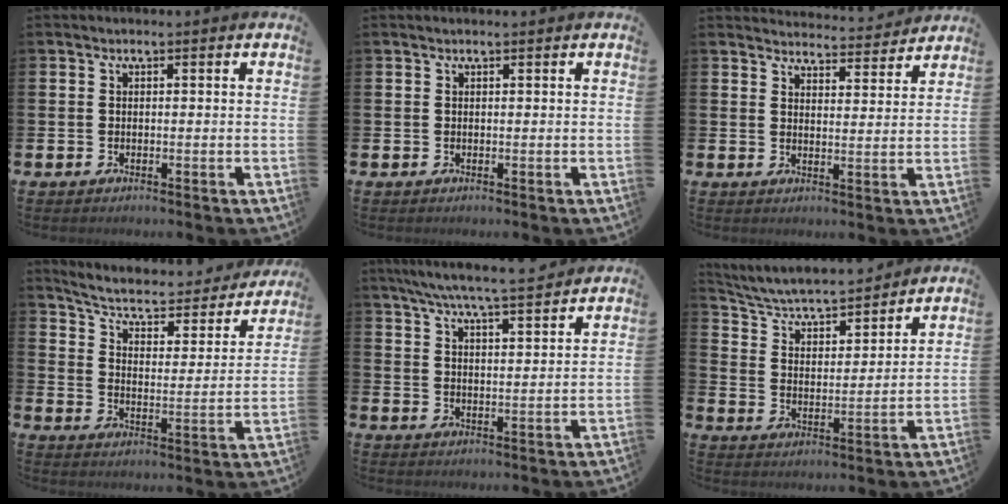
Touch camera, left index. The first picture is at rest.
{"total": 0.0}
{"total": 4.1, "force": [4.1, 0.4, 0.1], "torque": [-0.004, -0.035, 0.070]}
{"total": 5.9, "force": [5.1, 2.0, 2.3], "torque": [-0.068, -0.040, 0.078]}
{"total": 6.6, "force": [6.2, 0.1, 2.3], "torque": [-0.059, -0.039, 0.109]}
{"total": 5.7, "force": [5.3, 1.1, 1.7], "torque": [-0.066, -0.046, 0.085]}